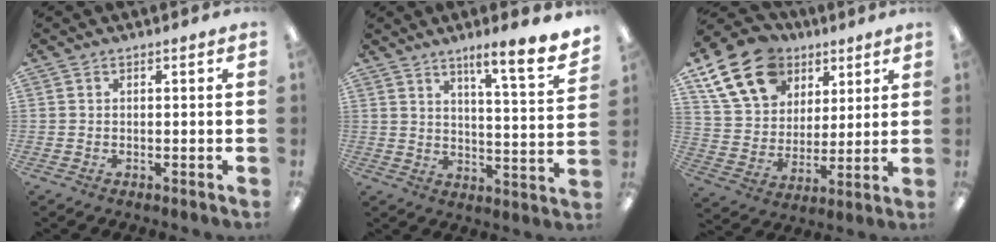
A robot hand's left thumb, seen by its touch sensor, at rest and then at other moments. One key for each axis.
{"total": 10.5, "fx": 8.1, "fy": 1.2, "fz": 6.6, "tx": -0.083, "ty": -0.062, "tz": 0.129}
{"total": 19.5, "fx": 10.9, "fy": 13.6, "fz": 8.7, "tx": -0.164, "ty": -0.033, "tz": 0.207}